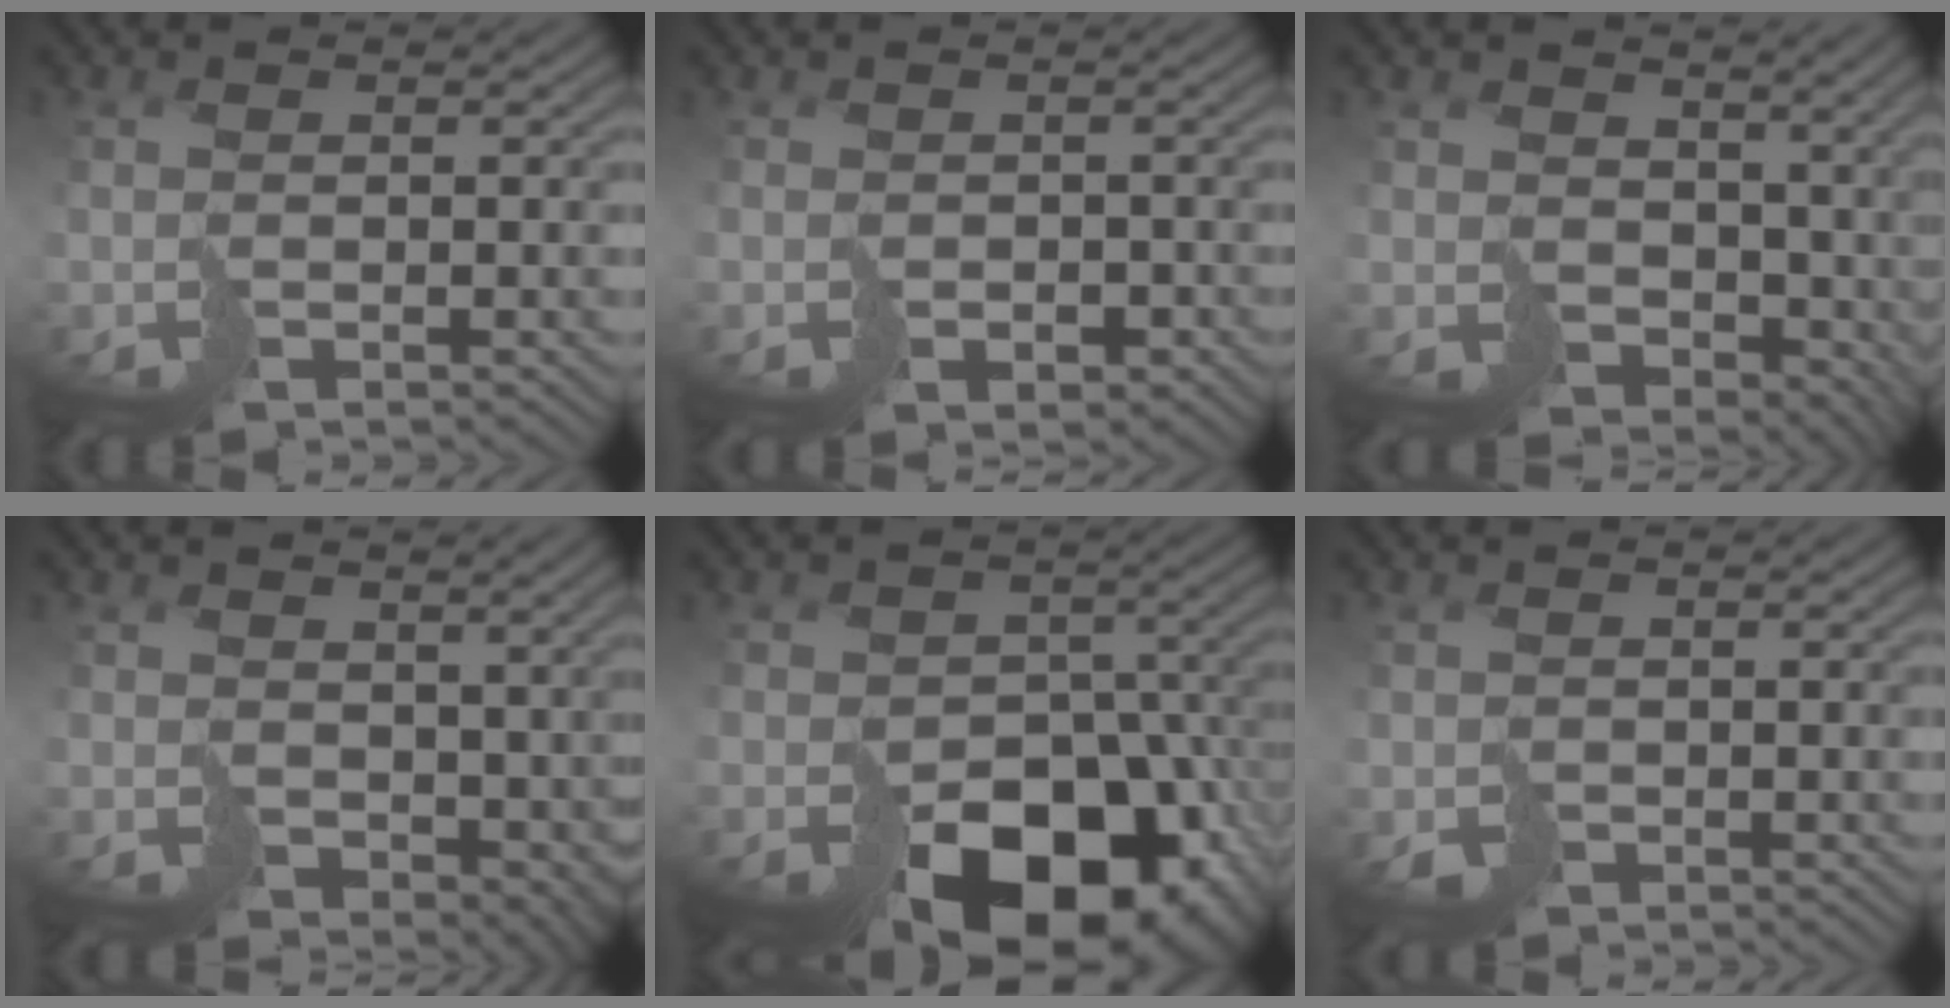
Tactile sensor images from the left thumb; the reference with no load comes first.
{"total": 2.4, "force": [-0.7, 2.0, 1.1], "torque": [-0.023, -0.015, -0.016]}
{"total": 9.4, "force": [1.6, 6.8, 6.3], "torque": [-0.134, -0.030, 0.034]}
{"total": 7.0, "force": [1.4, 5.2, 4.5], "torque": [-0.106, -0.020, 0.031]}
{"total": 18.8, "force": [-9.0, 12.5, 10.7], "torque": [-0.159, -0.036, -0.117]}
{"total": 1.5, "force": [-0.5, 1.3, 0.5], "torque": [-0.018, -0.009, -0.012]}